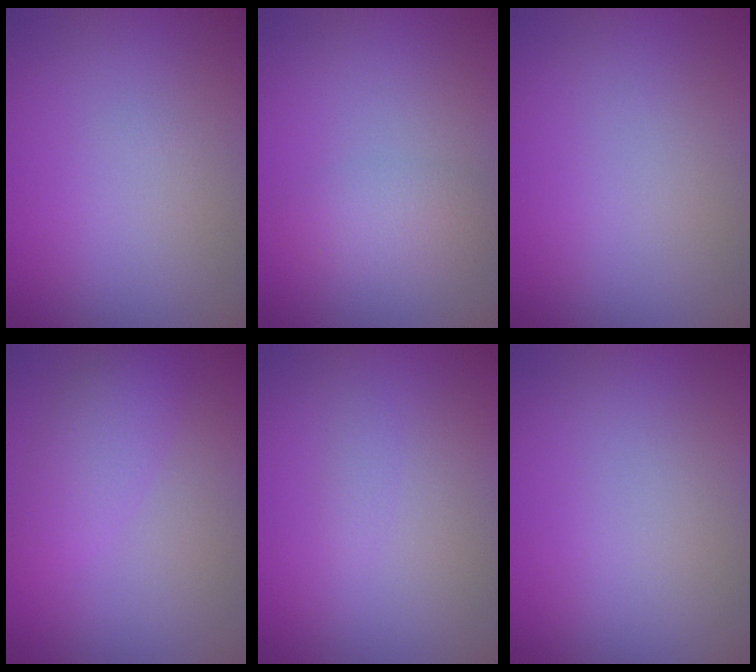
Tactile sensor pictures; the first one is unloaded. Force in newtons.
{"total": 2.1, "press": 2.1, "slide": 0.1}
{"total": 0.0}
{"total": 2.8, "press": 2.8, "slide": 0.1}
{"total": 0.6, "press": 0.6, "slide": 0.1}
{"total": 0.0}